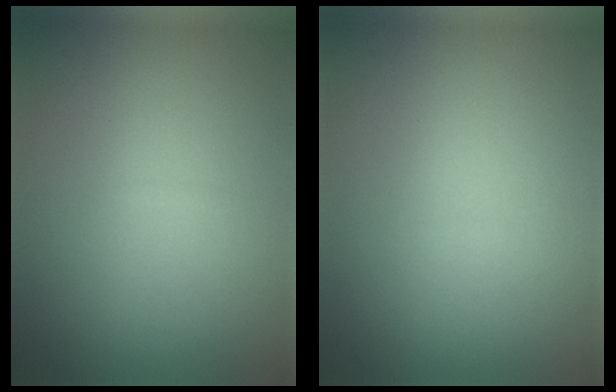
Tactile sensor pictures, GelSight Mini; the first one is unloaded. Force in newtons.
{"total": 0.0}